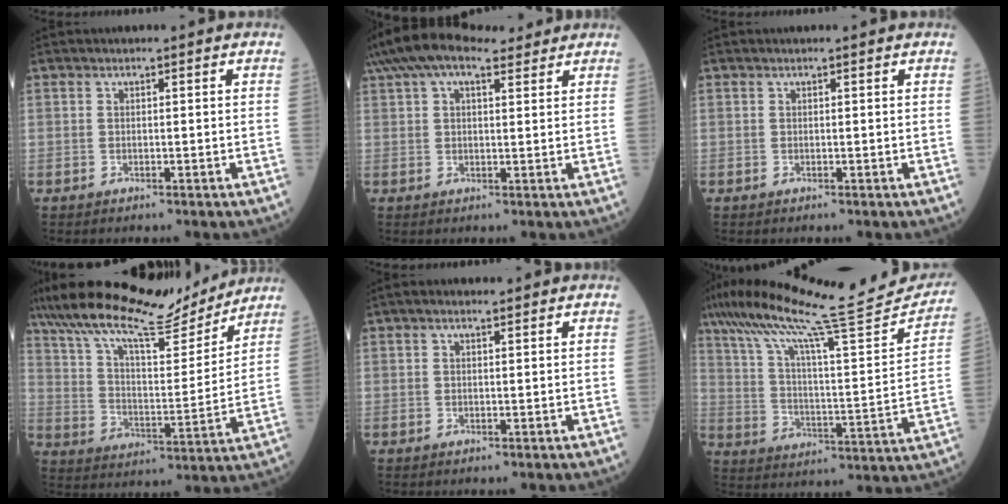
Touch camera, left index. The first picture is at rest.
{"total": 11.8, "force": [8.7, 4.3, 6.8], "torque": [-0.132, 0.065, 0.149]}
{"total": 0.5, "force": [0.5, -0.1, 0.3], "torque": [-0.006, 0.002, 0.010]}
{"total": 20.6, "force": [17.8, 3.7, 9.7], "torque": [-0.180, 0.016, 0.285]}
{"total": 1.8, "force": [1.3, 0.4, 1.2], "torque": [-0.026, 0.013, 0.020]}
{"total": 26.8, "force": [23.5, 1.0, 12.8], "torque": [-0.218, -0.024, 0.339]}